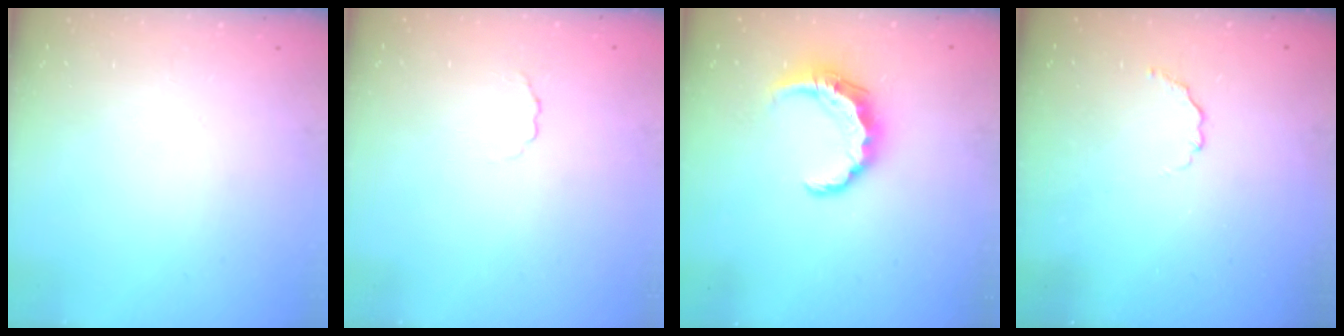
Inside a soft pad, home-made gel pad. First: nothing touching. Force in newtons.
{"total": 2.0, "press": 1.9, "slide": 0.4}
{"total": 7.6, "press": 7.6, "slide": 1.0}
{"total": 4.0, "press": 3.8, "slide": 1.2}